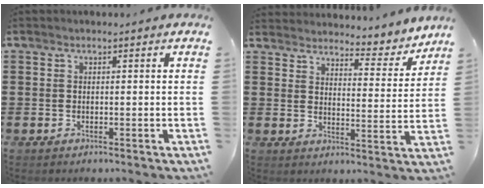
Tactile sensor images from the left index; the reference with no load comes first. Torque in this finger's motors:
{"motor_torque": [1.07, -1.07, 0.44, 0.12]}